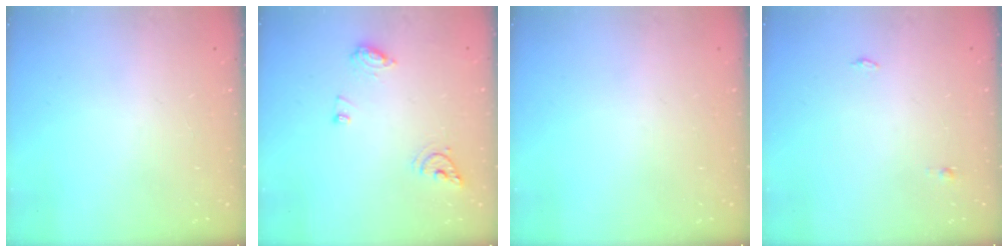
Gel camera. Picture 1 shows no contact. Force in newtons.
{"total": 8.3, "press": 8.2, "slide": 0.9}
{"total": 0.0}
{"total": 7.6, "press": 3.3, "slide": 6.8}